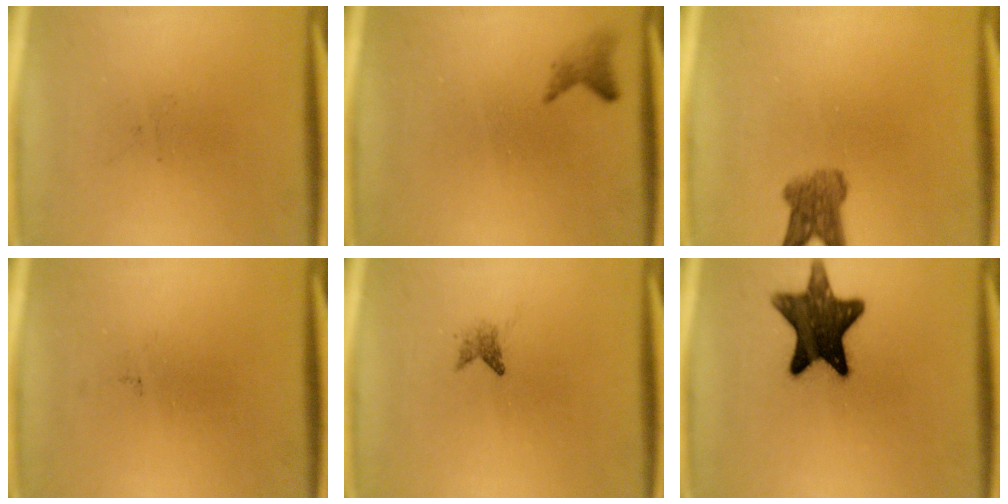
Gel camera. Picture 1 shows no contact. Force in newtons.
{"total": 1.4}
{"total": 4.7}
{"total": 0.0}
{"total": 1.2}
{"total": 13.3}